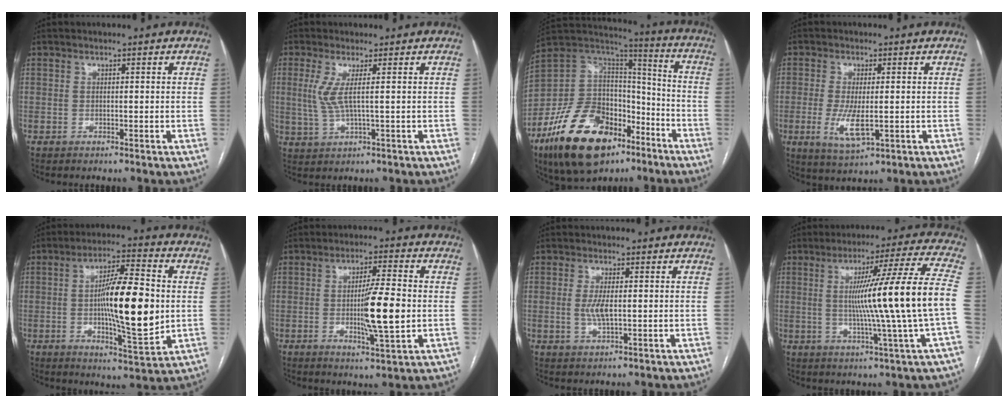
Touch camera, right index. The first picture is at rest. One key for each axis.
{"total": 4.2, "fx": 0.9, "fy": 0.0, "fz": 4.2, "tx": -0.104, "ty": 0.001, "tz": 0.022}
{"total": 24.3, "fx": -14.1, "fy": 12.9, "fz": 15.0, "tx": -0.306, "ty": 0.023, "tz": -0.242}
{"total": 6.2, "fx": -1.2, "fy": 1.7, "fz": 5.8, "tx": -0.122, "ty": -0.015, "tz": -0.017}
{"total": 15.2, "fx": -0.2, "fy": 2.8, "fz": 15.0, "tx": -0.249, "ty": 0.000, "tz": -0.004}
{"total": 9.4, "fx": -1.0, "fy": 0.6, "fz": 9.4, "tx": -0.156, "ty": -0.008, "tz": -0.020}
{"total": 3.5, "fx": 0.0, "fy": 0.9, "fz": 3.4, "tx": -0.074, "ty": -0.005, "tz": 0.000}
{"total": 17.4, "fx": -0.5, "fy": -2.5, "fz": 17.2, "tx": -0.260, "ty": 0.001, "tz": -0.017}